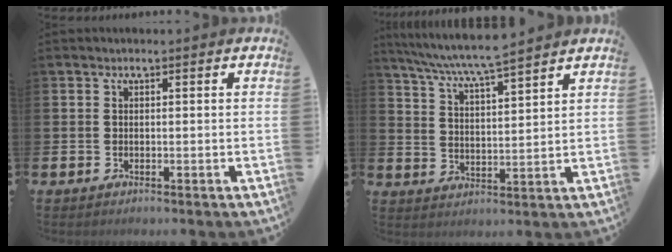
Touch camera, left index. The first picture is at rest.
{"total": 6.8, "force": [6.5, -0.2, 2.0], "torque": [-0.067, -0.036, 0.114]}